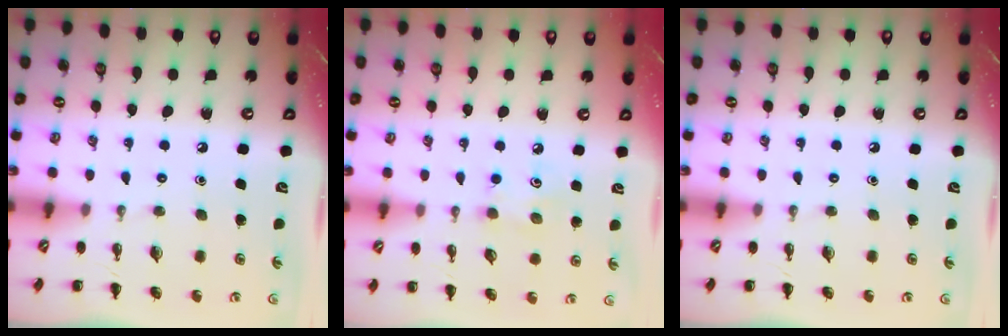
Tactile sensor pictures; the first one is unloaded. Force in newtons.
{"total": 4.7, "press": 4.5, "slide": 1.1}
{"total": 0.0}